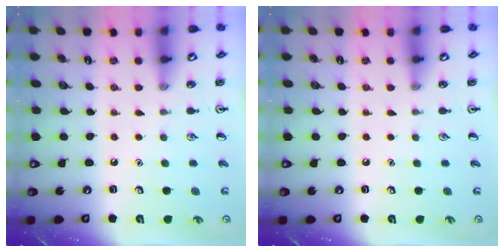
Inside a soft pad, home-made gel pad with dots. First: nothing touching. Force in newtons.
{"total": 0.0}